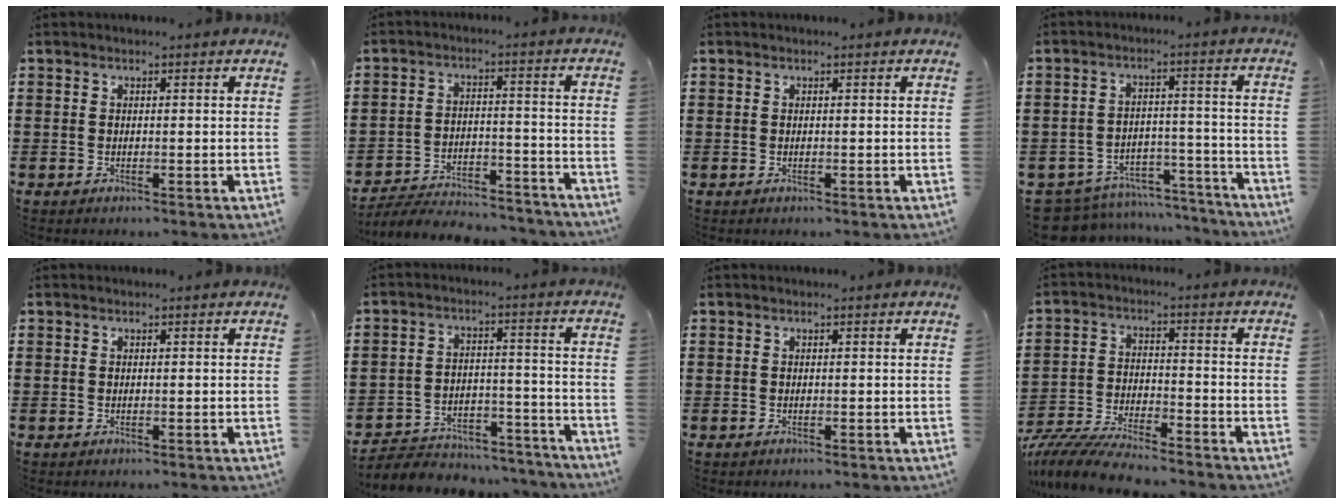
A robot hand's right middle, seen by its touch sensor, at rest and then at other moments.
{"total": 5.5, "force": [-5.3, 0.8, 1.0], "torque": [-0.022, 0.009, -0.108]}
{"total": 0.0}
{"total": 7.4, "force": [-7.1, 1.7, 1.3], "torque": [-0.035, 0.019, -0.142]}
{"total": 0.0}
{"total": 5.4, "force": [-5.2, 1.2, 0.5], "torque": [-0.017, 0.012, -0.109]}
{"total": 0.0}
{"total": 7.2, "force": [-7.0, 0.5, 1.9], "torque": [-0.042, 0.003, -0.137]}